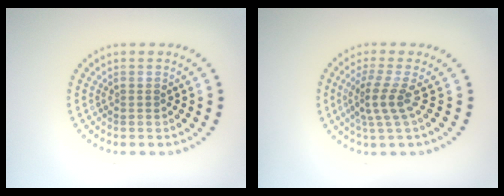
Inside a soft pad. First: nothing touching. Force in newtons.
{"total": 2.8, "press": 1.9, "slide": 2.0}